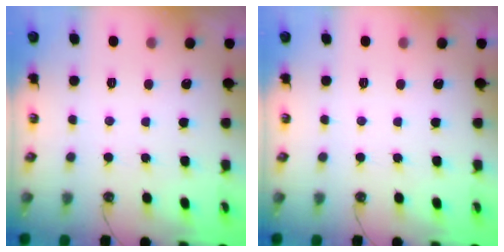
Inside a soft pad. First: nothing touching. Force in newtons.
{"total": 0.0}